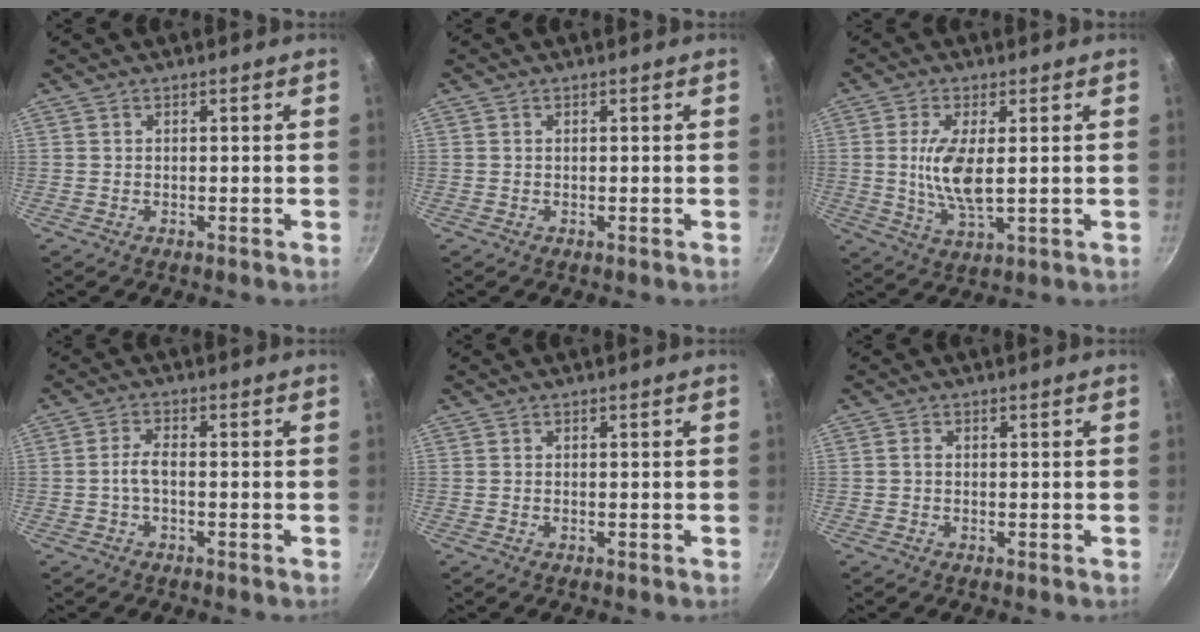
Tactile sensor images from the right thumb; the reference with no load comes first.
{"total": 0.0}
{"total": 8.6, "force": [0.8, 3.0, 8.0], "torque": [-0.164, -0.010, 0.018]}
{"total": 3.0, "force": [-0.9, 1.1, 2.6], "torque": [-0.058, 0.016, -0.023]}
{"total": 0.0}
{"total": 0.9, "force": [-0.1, 0.7, 0.5], "torque": [-0.008, 0.005, -0.004]}